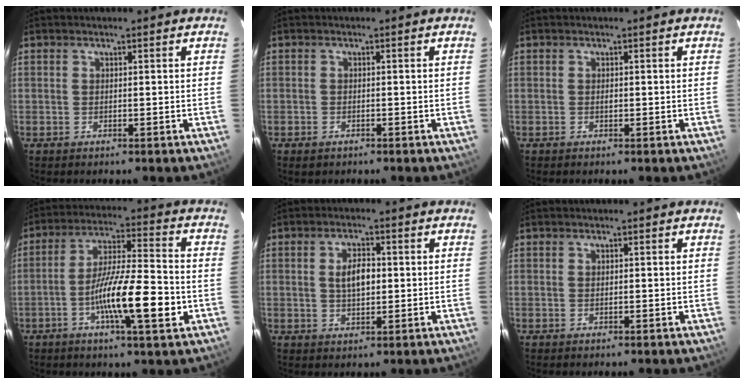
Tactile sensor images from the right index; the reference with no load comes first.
{"total": 1.3, "force": [-0.9, 0.9, 0.2], "torque": [-0.008, -0.002, -0.014]}
{"total": 0.7, "force": [-0.2, 0.5, 0.5], "torque": [-0.008, 0.002, -0.003]}
{"total": 13.9, "force": [-4.5, 1.8, 13.1], "torque": [-0.232, -0.005, -0.080]}
{"total": 4.9, "force": [0.5, 2.6, 4.2], "torque": [-0.076, 0.006, 0.012]}
{"total": 0.0}